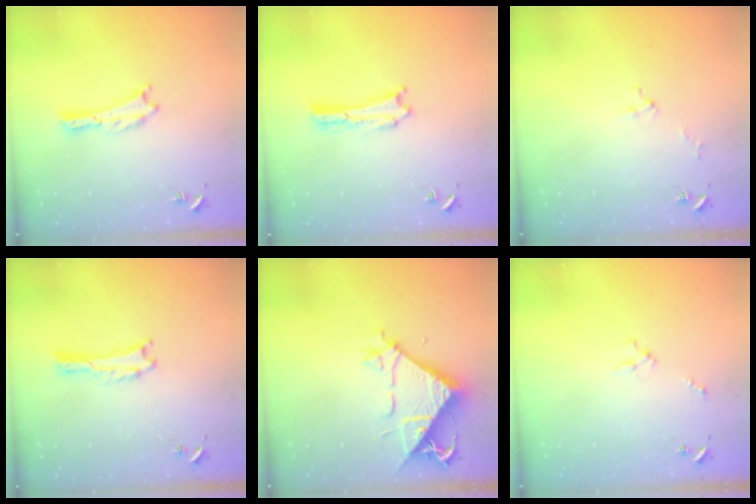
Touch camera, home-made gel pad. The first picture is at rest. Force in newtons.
{"total": 0.0}
{"total": 2.0, "press": 2.0, "slide": 0.1}
{"total": 0.5, "press": 0.5, "slide": 0.1}
{"total": 9.3, "press": 9.2, "slide": 0.9}
{"total": 2.0, "press": 2.0, "slide": 0.2}